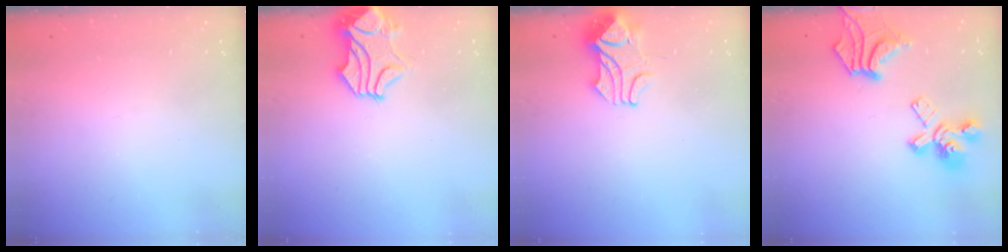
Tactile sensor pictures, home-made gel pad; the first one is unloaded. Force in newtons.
{"total": 1.7, "press": 1.2, "slide": 1.2}
{"total": 2.0, "press": 1.9, "slide": 0.8}
{"total": 10.0, "press": 9.5, "slide": 3.0}